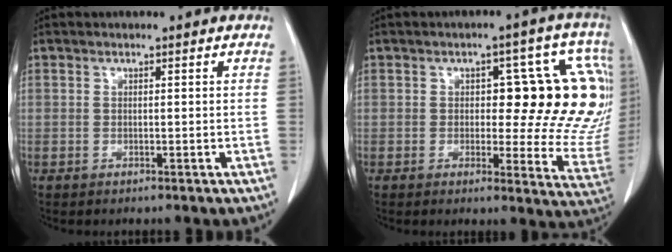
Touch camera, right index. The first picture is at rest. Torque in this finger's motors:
{"motor_torque": [0.72, 0.41, 0.35, 0.07]}